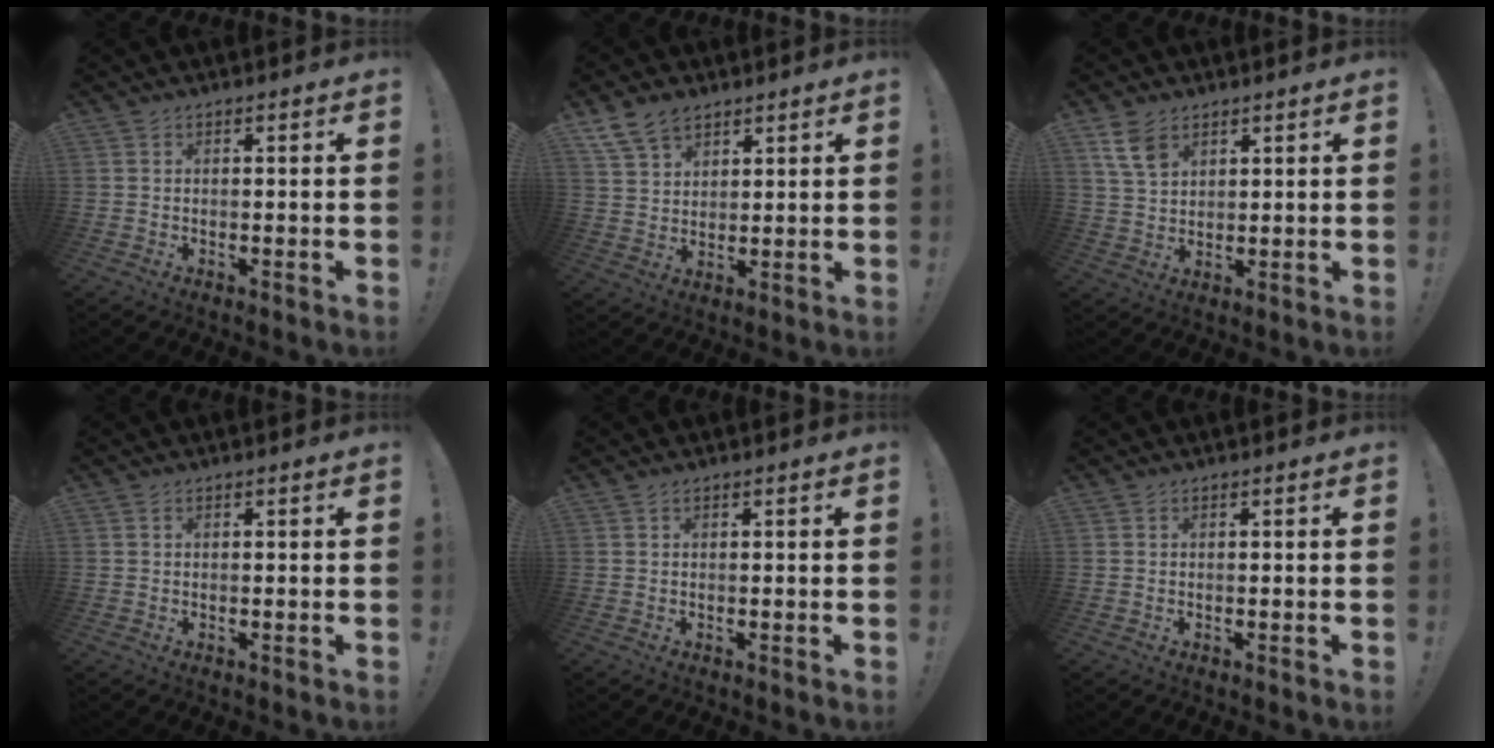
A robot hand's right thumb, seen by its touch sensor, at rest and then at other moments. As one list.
[{"total": 8.7, "force": [6.2, 5.4, 2.9], "torque": [-0.060, -0.029, 0.125]}, {"total": 7.7, "force": [4.4, 4.8, 4.1], "torque": [-0.071, -0.011, 0.087]}, {"total": 0.0}, {"total": 0.6, "force": [0.5, -0.1, 0.3], "torque": [0.002, -0.002, 0.007]}, {"total": 0.0}]